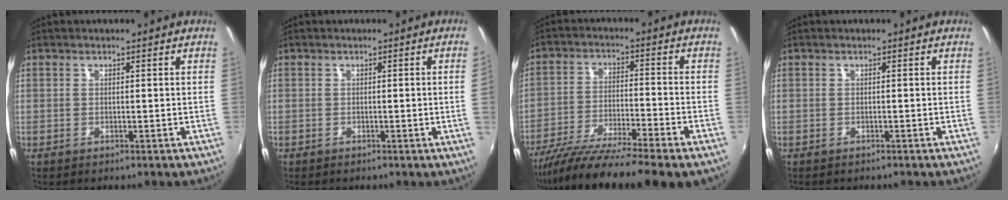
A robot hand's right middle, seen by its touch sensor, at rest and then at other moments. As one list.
[{"total": 1.6, "force": [-0.1, -0.9, 1.3], "torque": [-0.013, -0.014, -0.001]}, {"total": 16.2, "force": [-13.1, -0.2, 9.5], "torque": [-0.183, -0.052, -0.222]}, {"total": 0.6, "force": [-0.5, 0.3, 0.1], "torque": [-0.004, -0.002, -0.009]}]